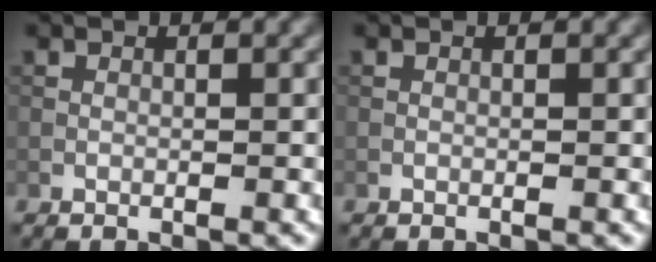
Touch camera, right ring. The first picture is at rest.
{"total": 0.0}